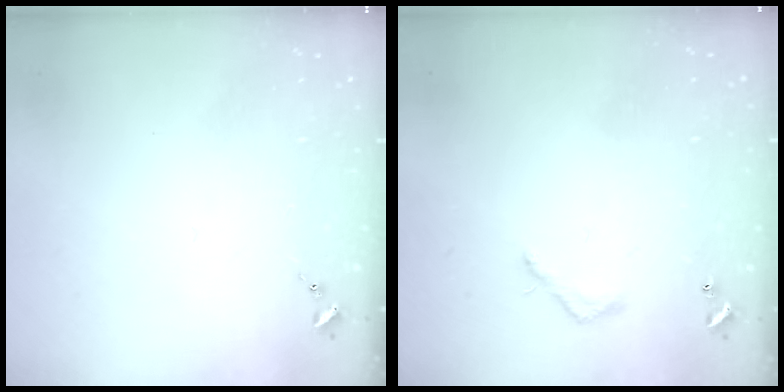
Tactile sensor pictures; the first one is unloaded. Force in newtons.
{"total": 4.1, "press": 4.1, "slide": 0.3}